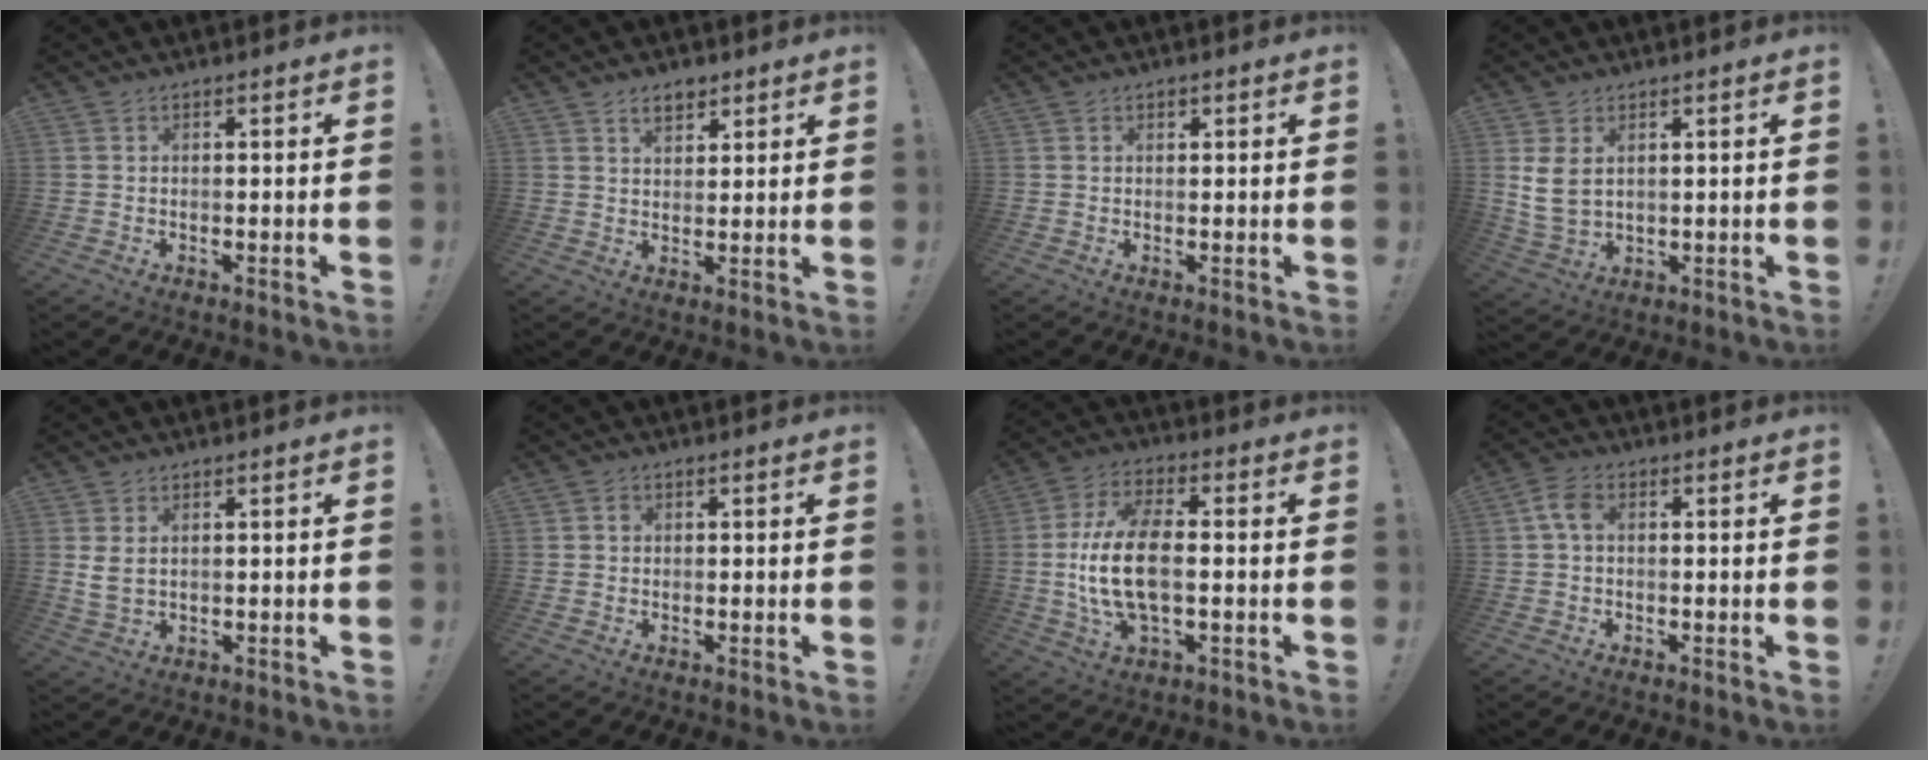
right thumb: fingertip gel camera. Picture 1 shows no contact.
{"total": 4.8, "force": [3.3, 2.9, 2.1], "torque": [-0.028, -0.012, 0.058]}
{"total": 0.8, "force": [0.4, 0.6, 0.2], "torque": [-0.001, -0.001, 0.007]}
{"total": 6.3, "force": [2.4, 3.9, 4.3], "torque": [-0.080, -0.012, 0.045]}
{"total": 3.9, "force": [1.4, 2.2, 2.8], "torque": [-0.045, -0.008, 0.024]}
{"total": 1.3, "force": [0.0, 1.3, 0.3], "torque": [-0.002, 0.001, -0.001]}
{"total": 15.4, "force": [-1.0, 7.4, 13.5], "torque": [-0.279, 0.001, -0.019]}
{"total": 5.2, "force": [0.9, 3.4, 3.8], "torque": [-0.084, 0.013, 0.018]}